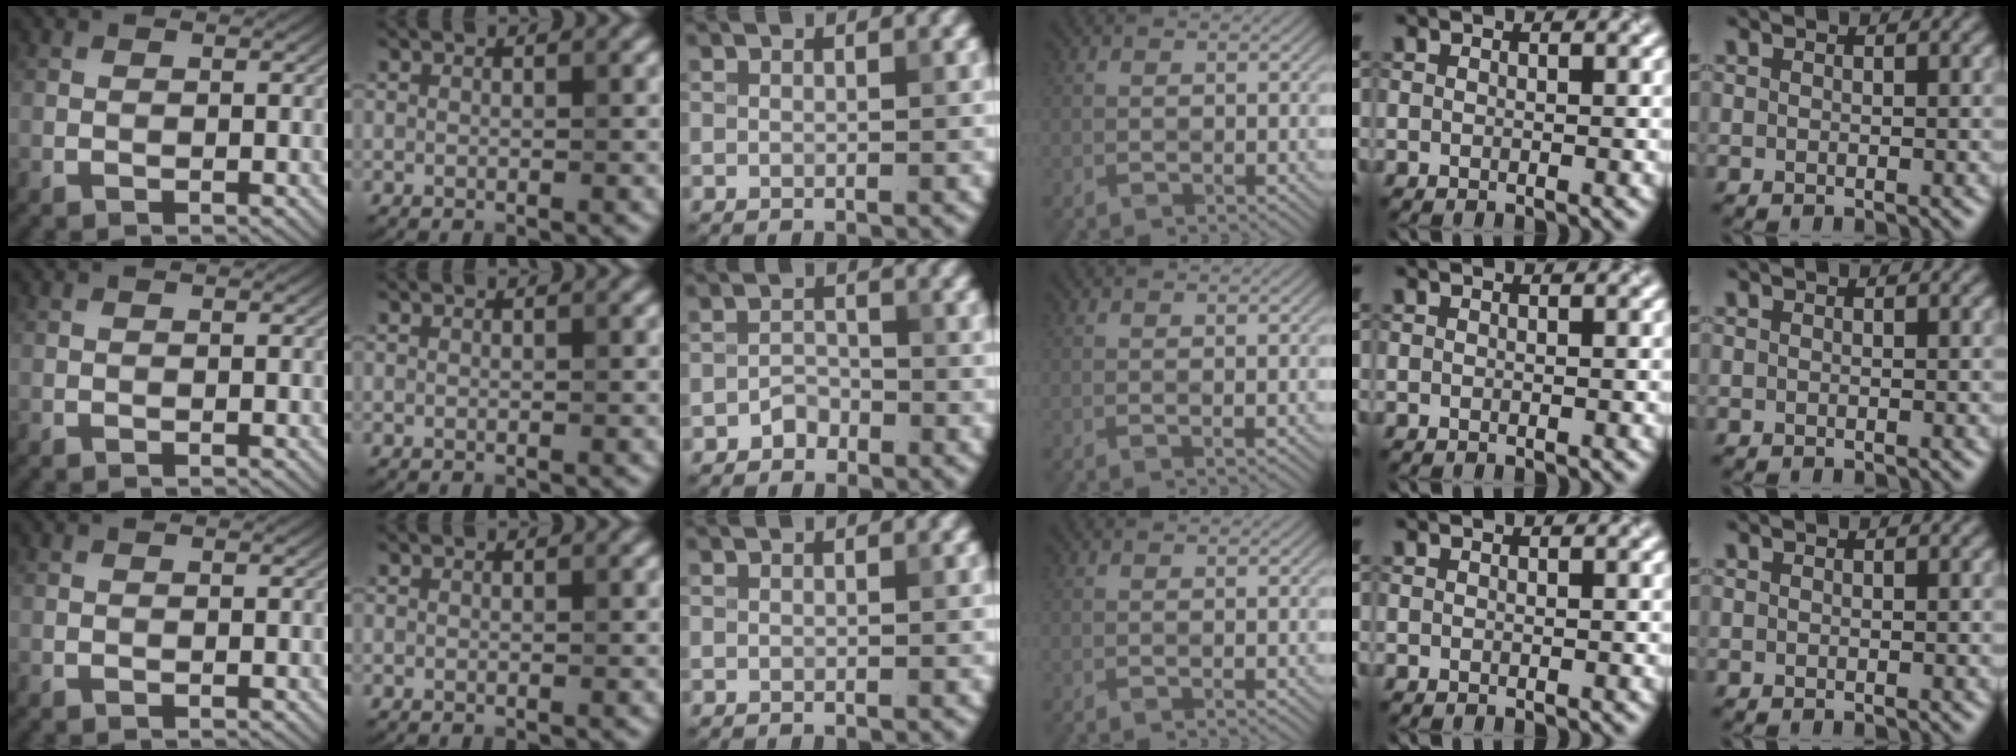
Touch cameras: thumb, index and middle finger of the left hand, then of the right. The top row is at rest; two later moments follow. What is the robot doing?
{"motion": "fold", "object": "aluminum foil"}